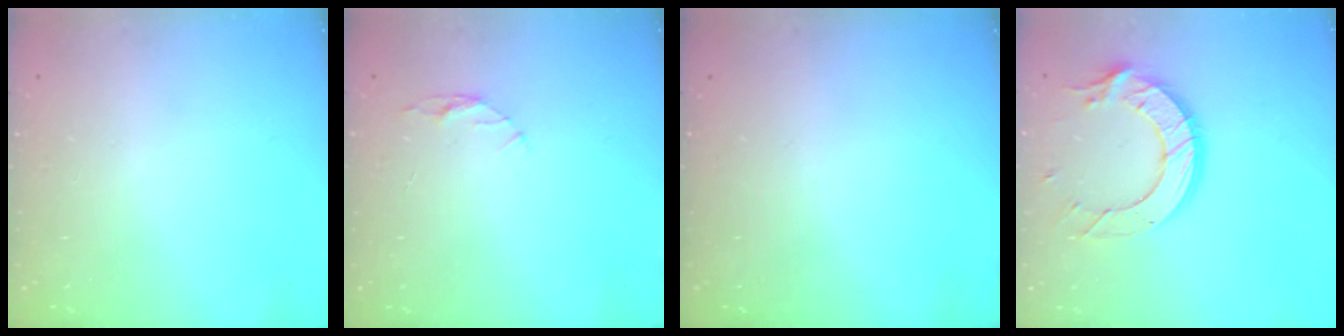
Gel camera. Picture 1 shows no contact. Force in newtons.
{"total": 4.3, "press": 4.3, "slide": 0.5}
{"total": 0.0}
{"total": 13.4, "press": 13.3, "slide": 0.8}